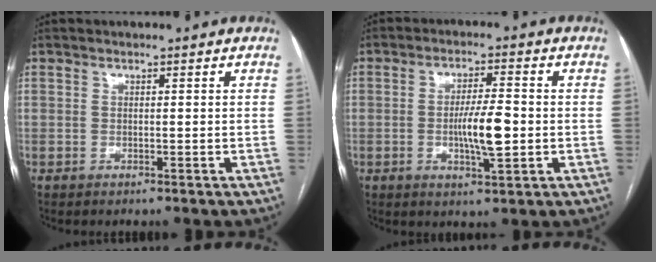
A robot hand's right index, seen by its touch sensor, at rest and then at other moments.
{"total": 6.9, "force": [-1.0, 1.1, 6.8], "torque": [-0.123, -0.004, -0.017]}